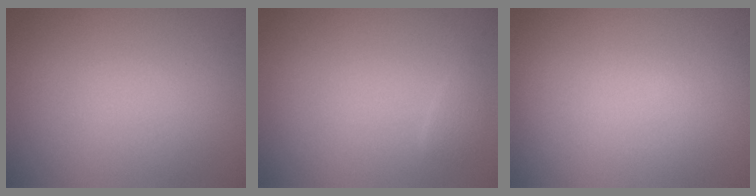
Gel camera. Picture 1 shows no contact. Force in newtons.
{"total": 0.8, "press": 0.8, "slide": 0.1}
{"total": 0.0}